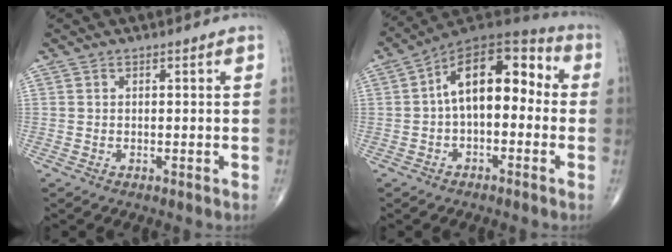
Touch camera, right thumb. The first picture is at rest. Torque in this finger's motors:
{"motor_torque": [1.26, 2.16, 0.79, -0.31, 0.10]}